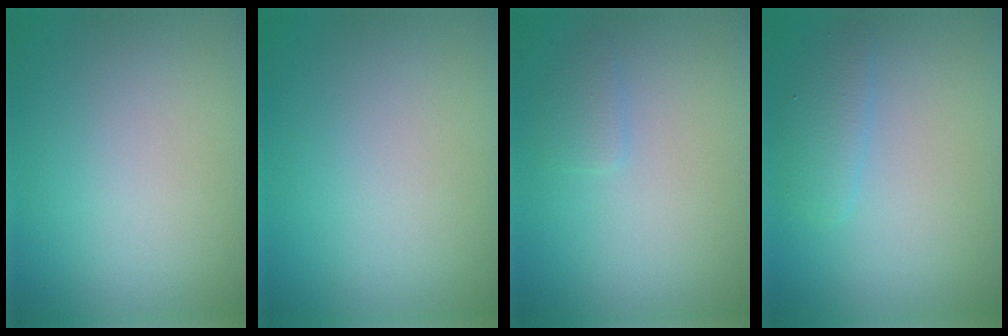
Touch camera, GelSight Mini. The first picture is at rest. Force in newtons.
{"total": 0.0}
{"total": 1.0, "press": 1.0, "slide": 0.0}
{"total": 1.6, "press": 1.6, "slide": 0.1}